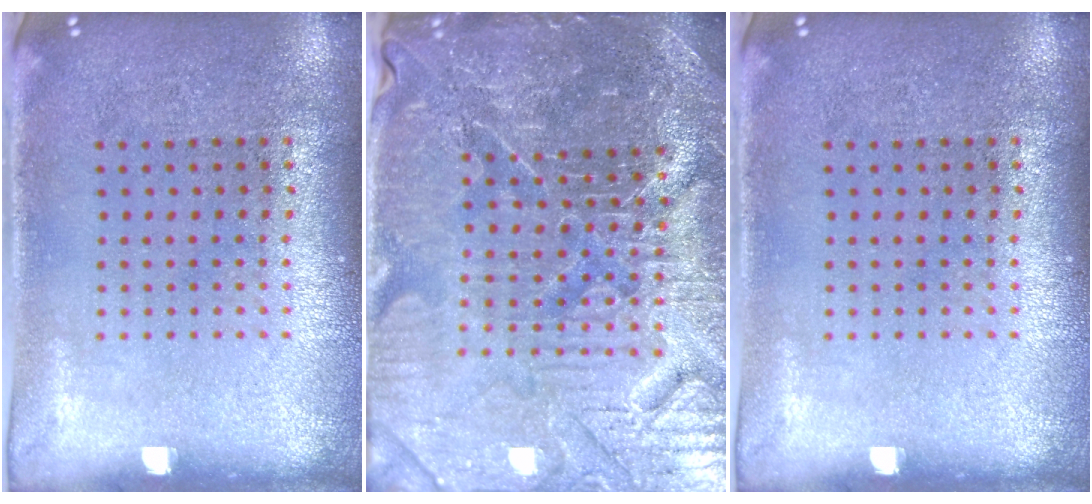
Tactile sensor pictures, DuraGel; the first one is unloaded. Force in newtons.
{"total": 5.8, "press": 5.3, "slide": 2.1}
{"total": 0.0}